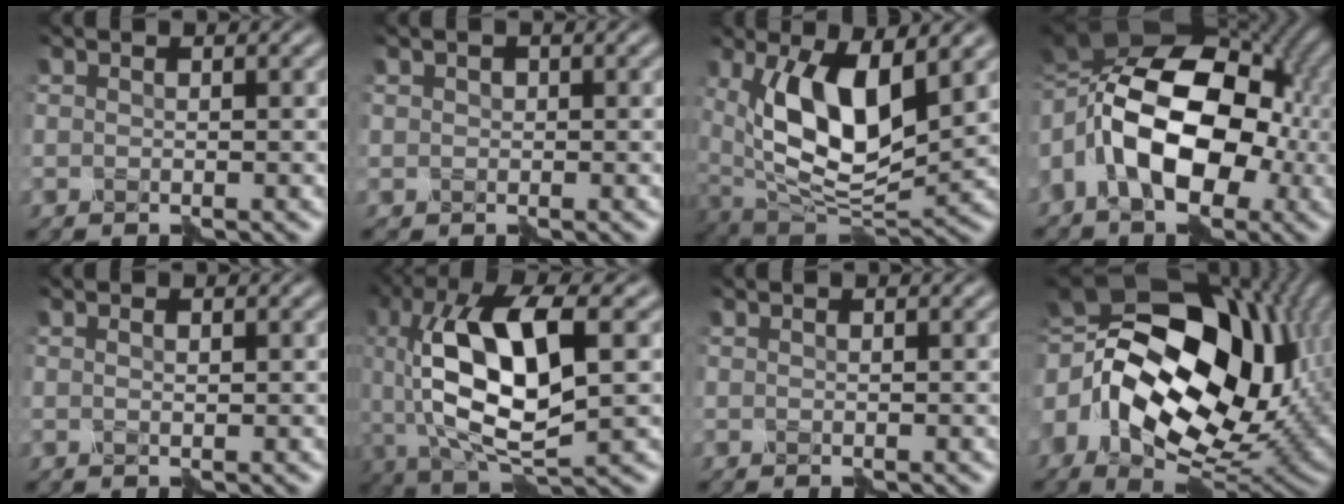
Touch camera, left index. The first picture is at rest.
{"total": 0.6, "force": [0.1, 0.6, 0.2], "torque": [-0.001, 0.001, 0.002]}
{"total": 10.0, "force": [2.1, 4.6, 8.6], "torque": [-0.156, -0.013, 0.034]}
{"total": 16.5, "force": [-1.7, 10.3, 12.7], "torque": [-0.222, 0.007, -0.049]}
{"total": 0.7, "force": [0.0, 0.2, 0.6], "torque": [-0.011, -0.002, 0.000]}
{"total": 12.0, "force": [0.6, 5.1, 10.9], "torque": [-0.194, 0.009, 0.006]}
{"total": 0.0}
{"total": 18.3, "force": [0.8, 11.9, 13.9], "torque": [-0.258, -0.005, 0.023]}